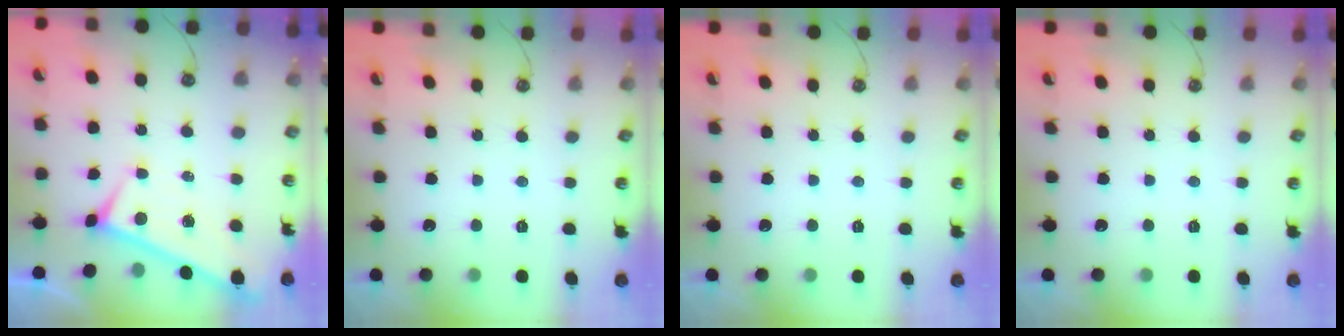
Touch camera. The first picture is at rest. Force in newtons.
{"total": 0.0}
{"total": 0.0}
{"total": 0.0}